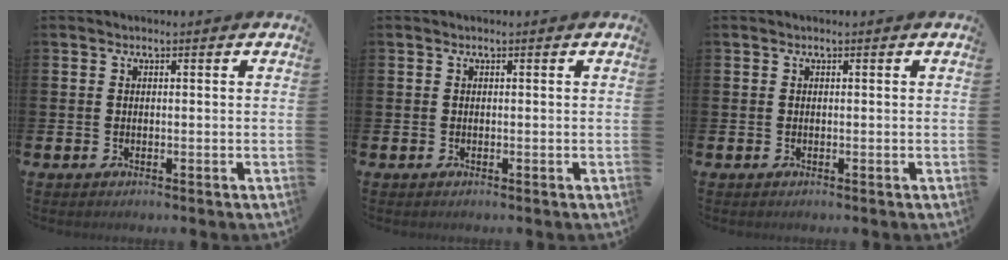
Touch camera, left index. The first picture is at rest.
{"total": 0.0}
{"total": 0.0}